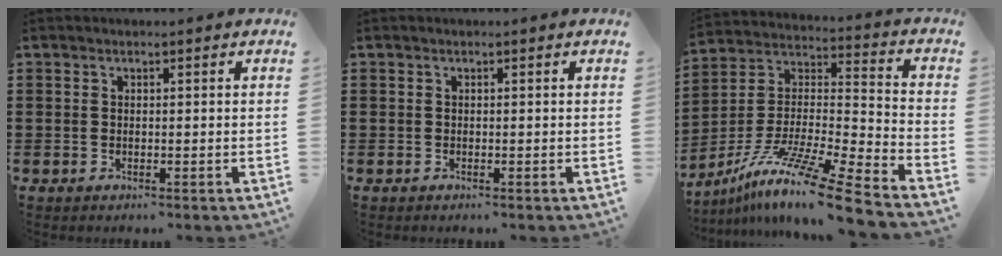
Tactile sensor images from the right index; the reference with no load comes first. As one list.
[{"total": 0.0}, {"total": 13.4, "force": [-10.9, -0.5, 7.7], "torque": [-0.138, 0.013, -0.210]}]